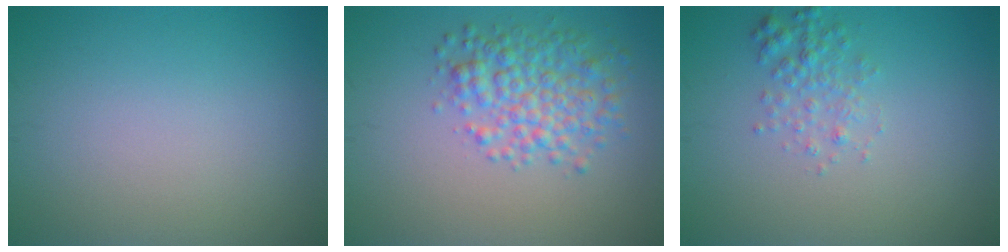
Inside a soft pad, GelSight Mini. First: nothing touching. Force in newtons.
{"total": 4.5, "press": 4.4, "slide": 0.1}
{"total": 2.0, "press": 2.0, "slide": 0.1}